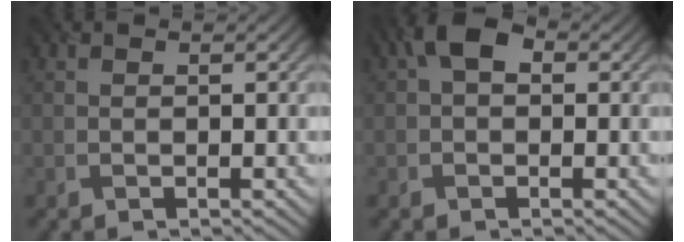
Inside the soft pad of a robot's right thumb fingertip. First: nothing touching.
{"total": 4.1, "force": [0.9, 2.7, 3.0], "torque": [-0.047, 0.012, 0.003]}